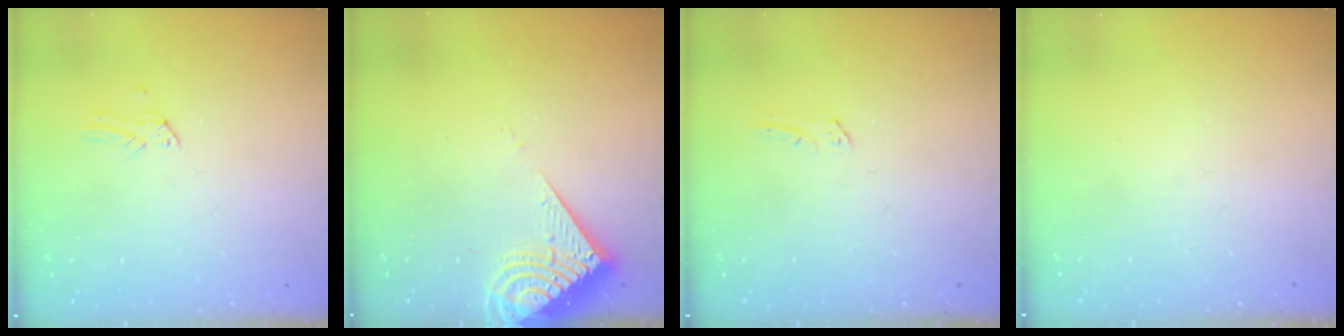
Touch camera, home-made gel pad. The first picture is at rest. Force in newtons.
{"total": 9.4, "press": 9.3, "slide": 1.3}
{"total": 2.1, "press": 2.1, "slide": 0.2}
{"total": 2.2, "press": 2.2, "slide": 0.2}